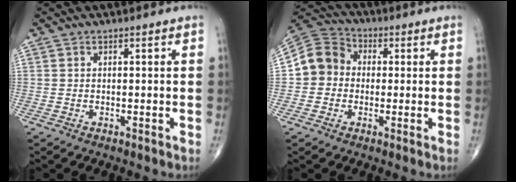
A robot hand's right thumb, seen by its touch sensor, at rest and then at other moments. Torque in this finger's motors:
{"motor_torque": [-0.20, 0.46, 0.06, -0.06, 0.18]}